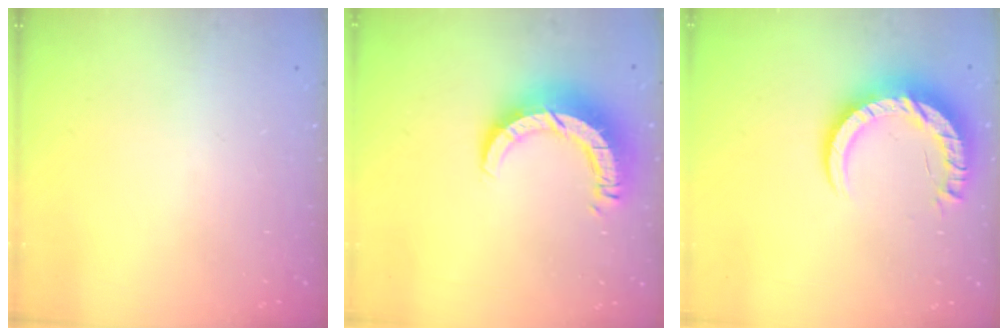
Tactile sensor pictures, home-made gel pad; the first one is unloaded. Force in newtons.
{"total": 11.0, "press": 11.0, "slide": 1.0}
{"total": 11.9, "press": 11.8, "slide": 0.9}